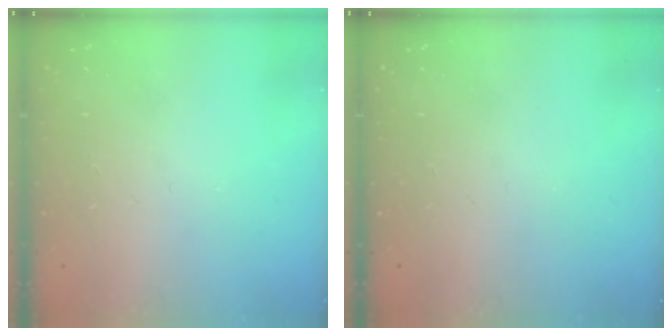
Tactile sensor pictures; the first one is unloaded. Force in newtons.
{"total": 0.0}